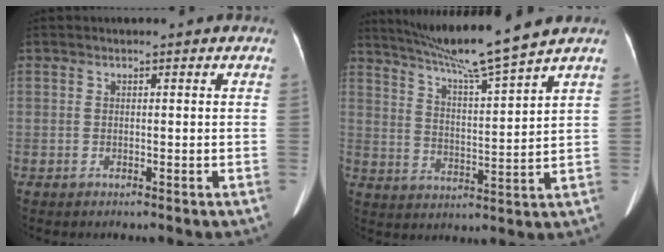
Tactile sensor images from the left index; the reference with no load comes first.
{"total": 12.0, "force": [10.4, -2.3, 5.6], "torque": [-0.098, -0.009, 0.177]}